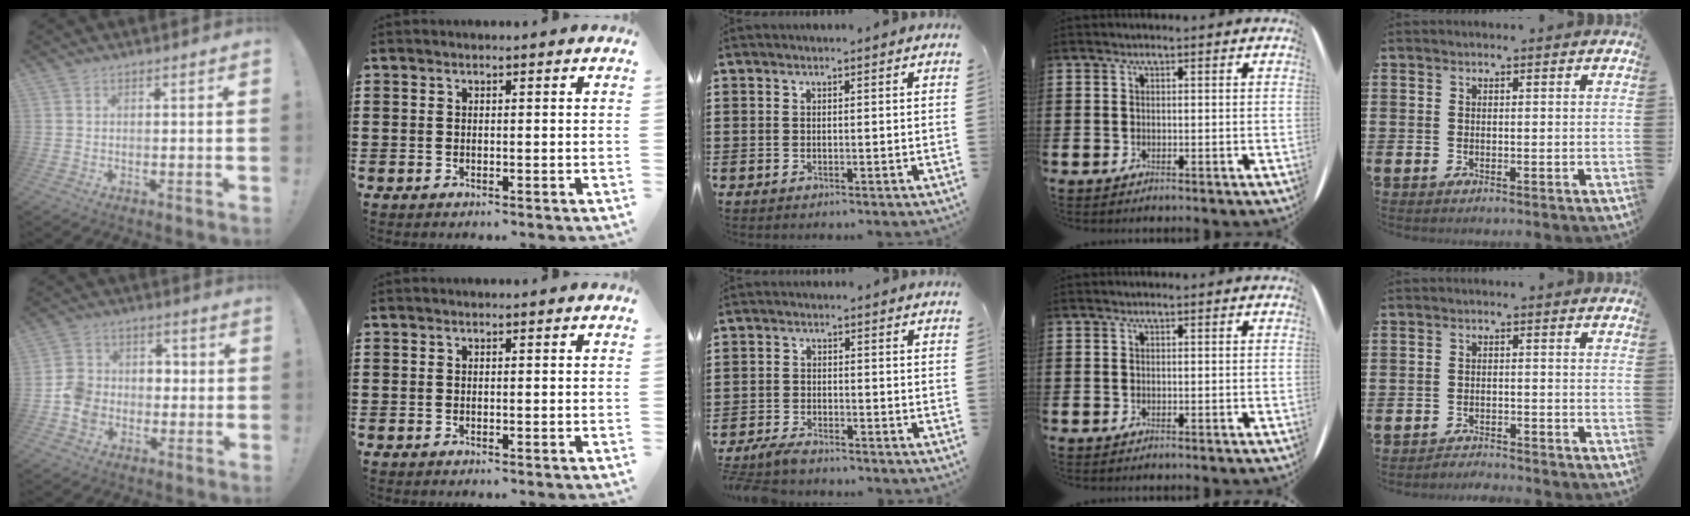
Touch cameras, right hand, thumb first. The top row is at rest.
{"thumb": {"total": 10.1, "force": [-3.4, 9.0, 3.2], "torque": [-0.039, 0.033, -0.059]}, "middle": {"total": 3.1, "force": [-2.9, 0.6, 0.9], "torque": [-0.033, -0.001, -0.064]}, "little": {"total": 2.1, "force": [-2.1, -0.1, -0.2], "torque": [-0.002, 0.004, -0.046]}}